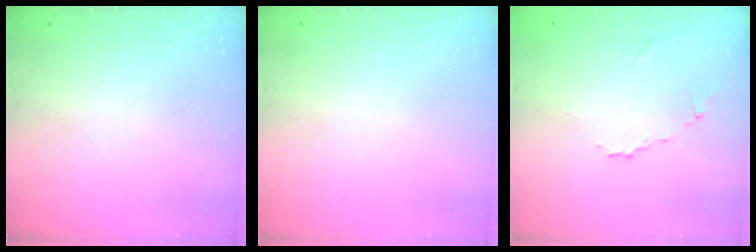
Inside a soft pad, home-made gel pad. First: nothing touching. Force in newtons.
{"total": 0.0}
{"total": 4.4, "press": 4.4, "slide": 0.7}